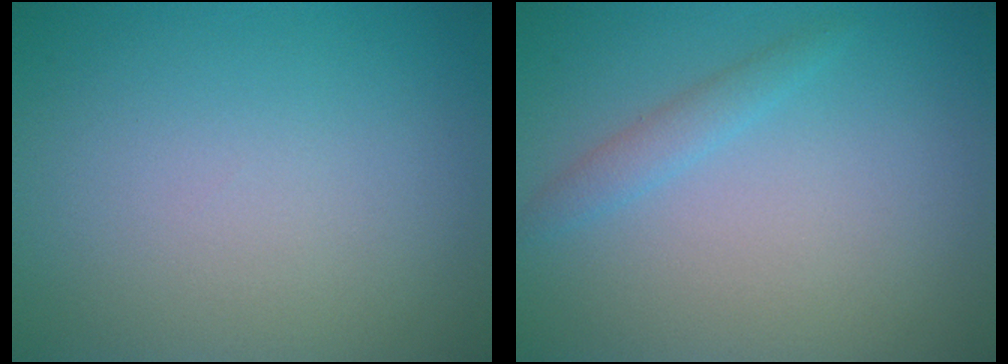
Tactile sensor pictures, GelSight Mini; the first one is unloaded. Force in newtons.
{"total": 1.4, "press": 1.4, "slide": 0.1}